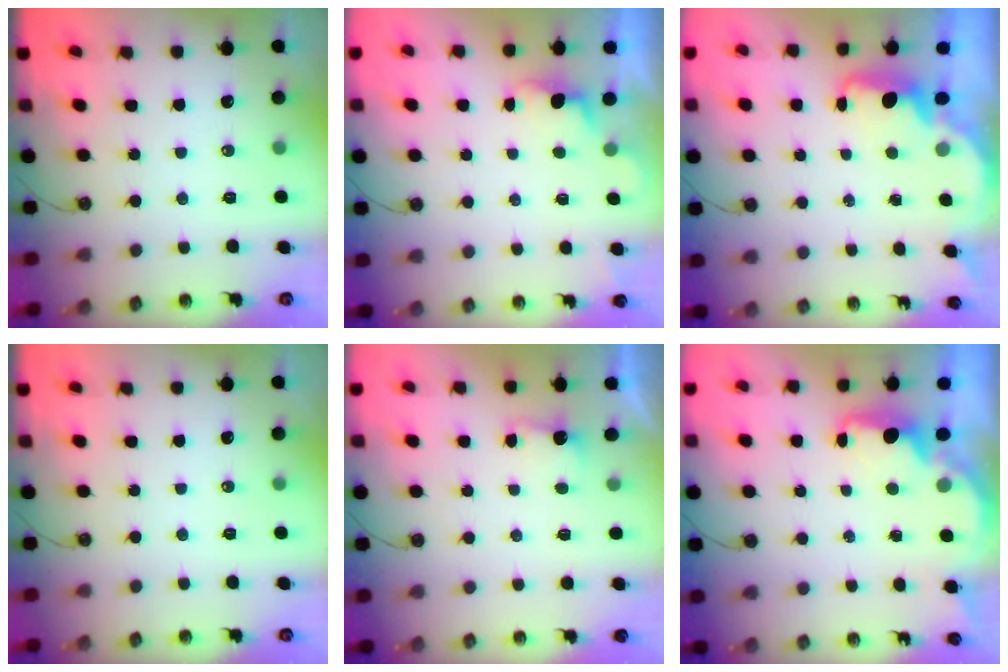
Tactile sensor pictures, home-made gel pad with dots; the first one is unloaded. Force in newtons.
{"total": 0.7, "press": 0.2, "slide": 0.7}
{"total": 2.2, "press": 2.1, "slide": 0.6}
{"total": 0.0}
{"total": 2.2, "press": 1.9, "slide": 1.0}
{"total": 2.1, "press": 2.0, "slide": 0.5}